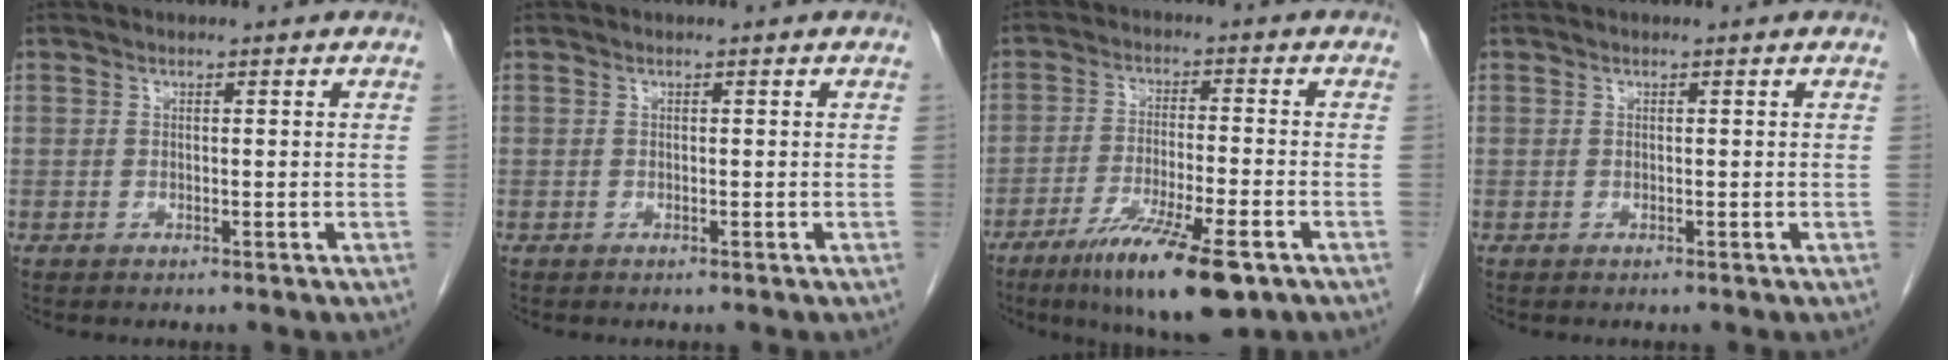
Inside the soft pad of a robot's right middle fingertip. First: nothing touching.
{"total": 0.0}
{"total": 12.5, "force": [-7.5, 1.7, 9.8], "torque": [-0.169, -0.028, -0.121]}
{"total": 0.0}